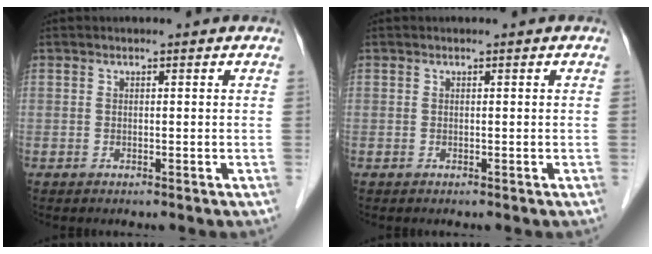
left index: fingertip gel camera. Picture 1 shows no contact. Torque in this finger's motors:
{"motor_torque": [0.00, 0.00, 0.00, 0.00]}